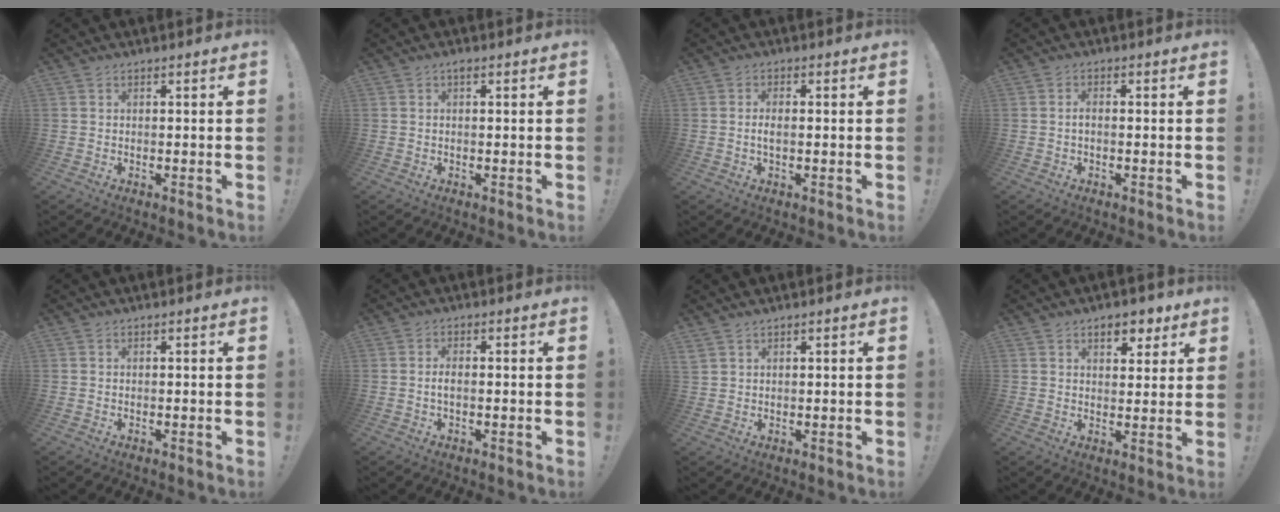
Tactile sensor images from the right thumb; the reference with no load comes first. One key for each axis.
{"total": 1.0, "fx": 0.6, "fy": 0.2, "fz": 0.7, "tx": -0.015, "ty": 0.002, "tz": 0.010}
{"total": 2.3, "fx": -0.4, "fy": 0.8, "fz": 2.1, "tx": -0.036, "ty": 0.004, "tz": -0.008}
{"total": 1.5, "fx": -0.5, "fy": 0.6, "fz": 1.3, "tx": -0.031, "ty": 0.007, "tz": -0.008}
{"total": 0.0}
{"total": 2.1, "fx": -0.4, "fy": 0.7, "fz": 1.9, "tx": -0.041, "ty": 0.007, "tz": -0.007}
{"total": 1.9, "fx": 1.6, "fy": 0.7, "fz": 0.9, "tx": -0.016, "ty": -0.007, "tz": 0.030}
{"total": 7.0, "fx": 4.2, "fy": 4.1, "fz": 3.8, "tx": -0.036, "ty": -0.016, "tz": 0.069}